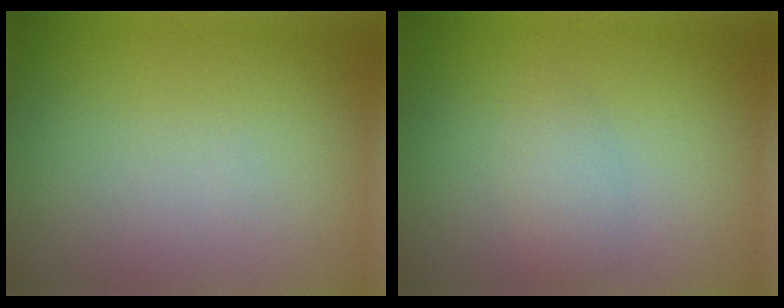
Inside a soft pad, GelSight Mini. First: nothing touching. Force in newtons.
{"total": 1.8, "press": 1.8, "slide": 0.0}